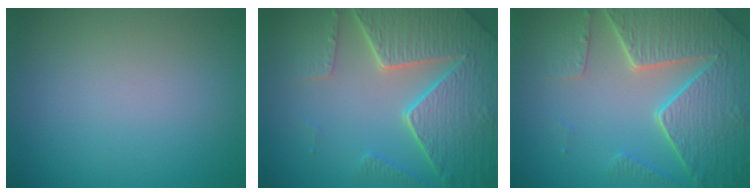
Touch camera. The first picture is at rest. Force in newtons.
{"total": 8.3, "press": 6.1, "slide": 5.6}
{"total": 8.3, "press": 6.1, "slide": 5.6}